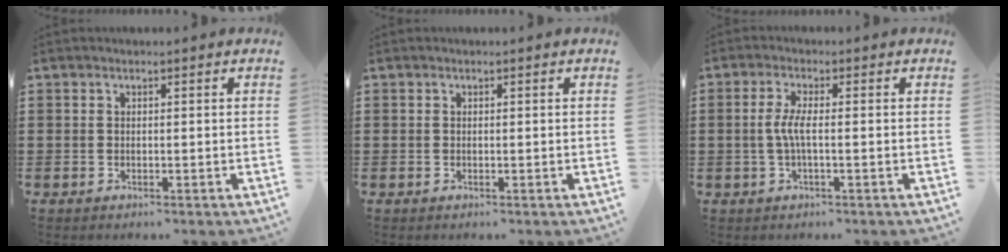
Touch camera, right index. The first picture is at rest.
{"total": 0.0}
{"total": 3.6, "force": [-0.4, 0.5, 3.5], "torque": [-0.086, -0.007, -0.017]}